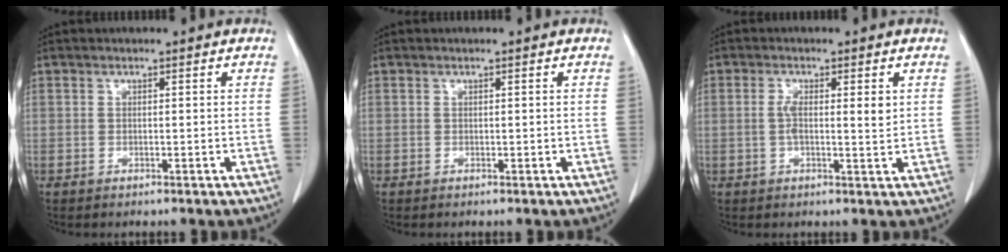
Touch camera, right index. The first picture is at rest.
{"total": 0.0}
{"total": 4.2, "force": [0.7, 1.0, 4.0], "torque": [-0.071, 0.001, 0.008]}